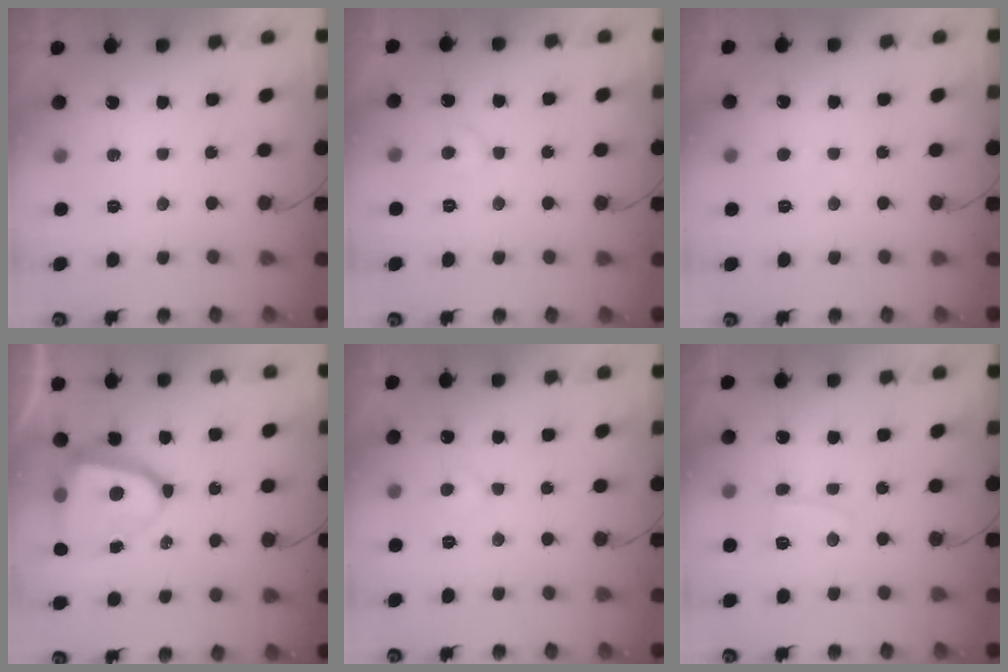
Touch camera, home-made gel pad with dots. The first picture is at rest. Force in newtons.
{"total": 5.5, "press": 5.5, "slide": 0.6}
{"total": 1.7, "press": 1.7, "slide": 0.1}
{"total": 12.8, "press": 12.7, "slide": 1.7}
{"total": 4.1, "press": 4.1, "slide": 0.3}
{"total": 4.4, "press": 4.4, "slide": 0.5}